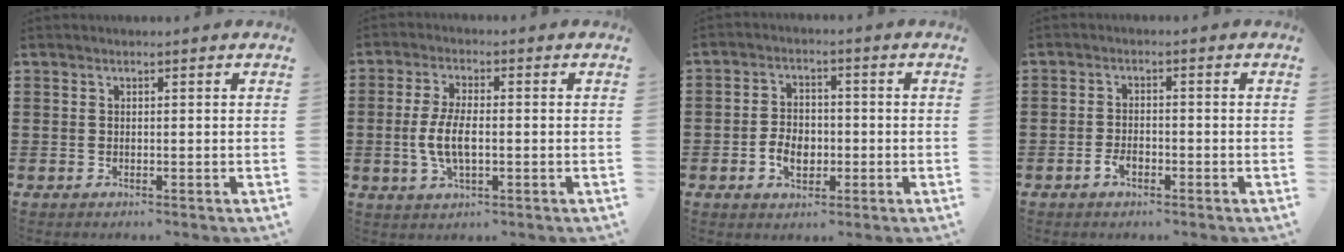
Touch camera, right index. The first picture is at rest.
{"total": 6.0, "force": [-0.9, 2.5, 5.4], "torque": [-0.123, -0.004, -0.023]}
{"total": 4.6, "force": [-1.4, 3.3, 2.9], "torque": [-0.049, 0.004, -0.027]}
{"total": 2.4, "force": [-1.3, 1.2, 1.6], "torque": [-0.031, 0.003, -0.024]}